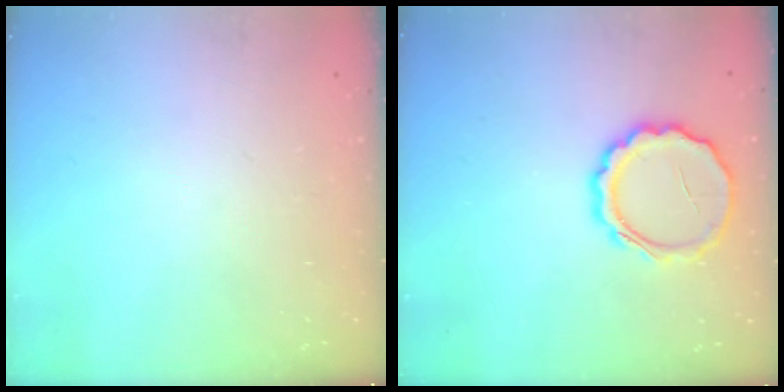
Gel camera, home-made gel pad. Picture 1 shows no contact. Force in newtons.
{"total": 8.5, "press": 8.4, "slide": 0.5}